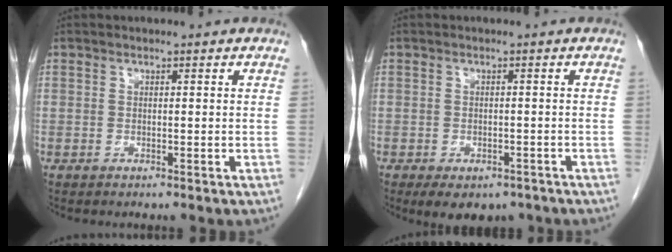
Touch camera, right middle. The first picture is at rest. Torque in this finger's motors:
{"motor_torque": [0.62, -0.39, 0.08, 0.04]}